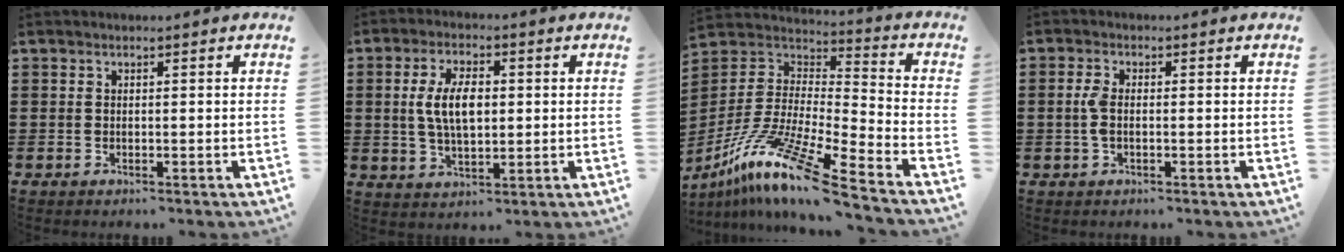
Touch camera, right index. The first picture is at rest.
{"total": 7.2, "force": [0.6, 3.3, 6.3], "torque": [-0.123, 0.006, 0.005]}
{"total": 13.4, "force": [-10.1, 0.1, 8.9], "torque": [-0.177, 0.002, -0.197]}
{"total": 2.9, "force": [-0.2, 1.2, 2.6], "torque": [-0.074, -0.006, -0.011]}